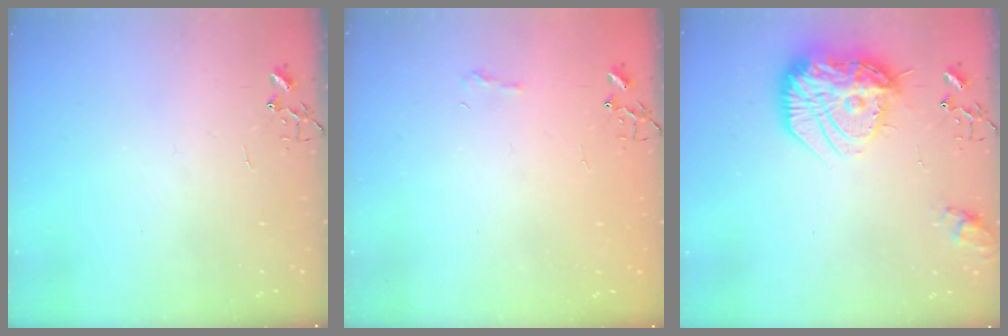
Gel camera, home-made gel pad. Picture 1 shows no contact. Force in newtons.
{"total": 5.7, "press": 5.7, "slide": 0.7}
{"total": 21.1, "press": 21.0, "slide": 2.1}